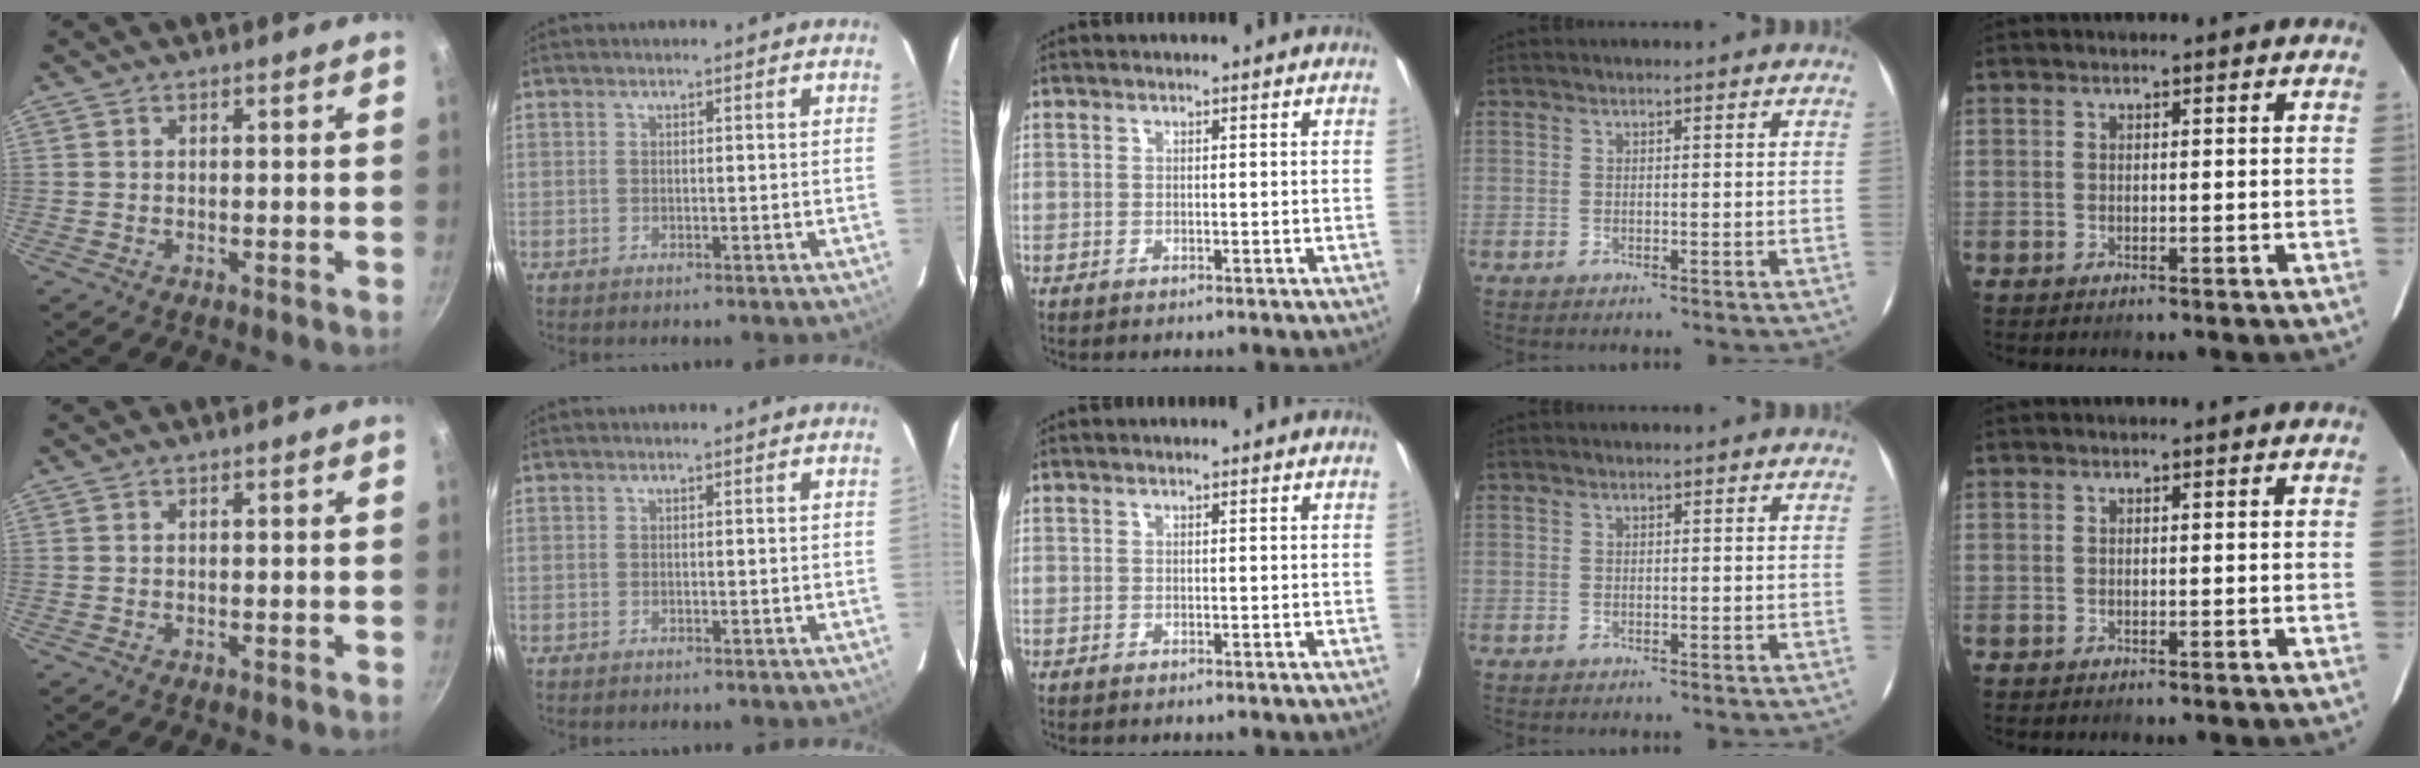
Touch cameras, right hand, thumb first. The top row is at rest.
{}